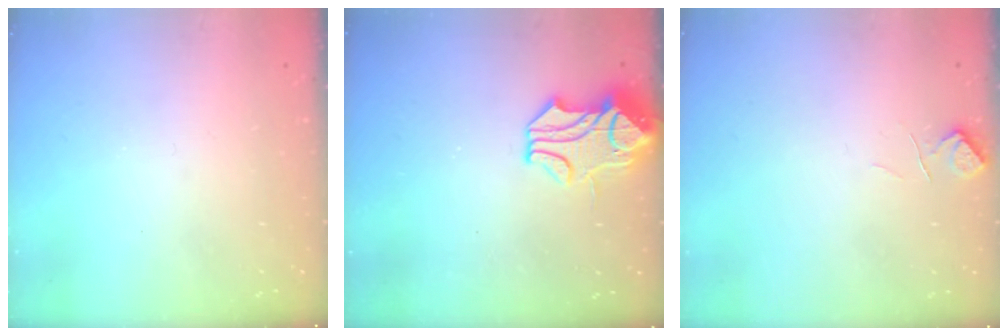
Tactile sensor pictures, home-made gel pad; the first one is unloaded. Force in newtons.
{"total": 2.1, "press": 1.5, "slide": 1.5}
{"total": 1.0, "press": 0.7, "slide": 0.6}